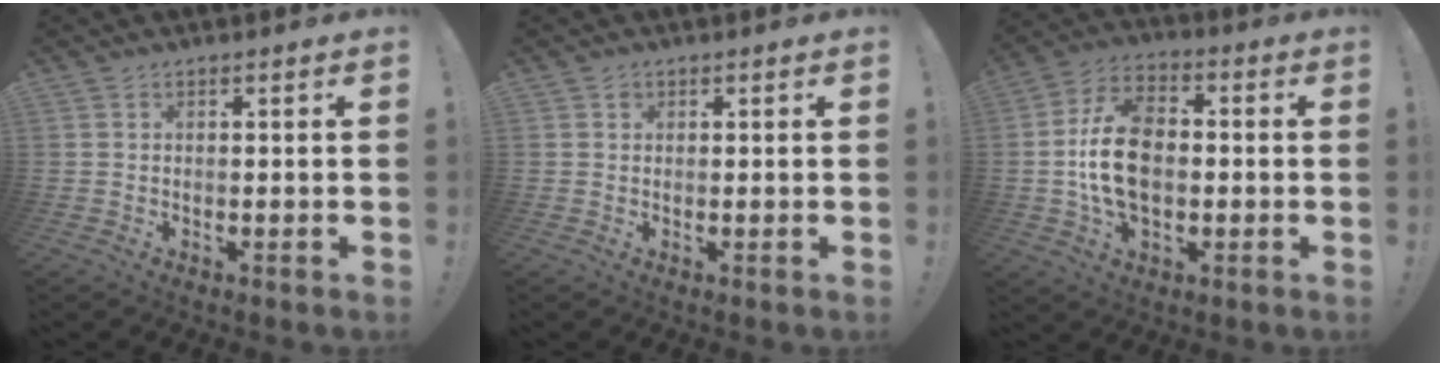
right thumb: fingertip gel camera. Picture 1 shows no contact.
{"total": 1.0, "force": [0.6, 0.8, 0.1], "torque": [0.003, 0.000, 0.010]}
{"total": 16.6, "force": [-1.1, 11.0, 12.4], "torque": [-0.228, 0.010, -0.023]}